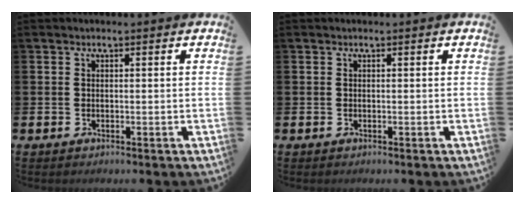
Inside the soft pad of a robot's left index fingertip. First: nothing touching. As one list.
[{"total": 0.0}]